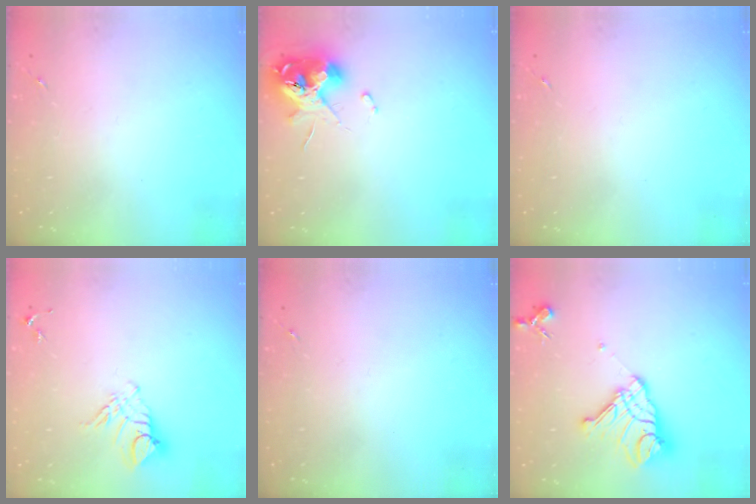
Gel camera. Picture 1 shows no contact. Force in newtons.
{"total": 11.8, "press": 11.7, "slide": 1.4}
{"total": 0.0}
{"total": 9.4, "press": 9.4, "slide": 0.9}
{"total": 0.0}
{"total": 15.8, "press": 15.7, "slide": 1.7}